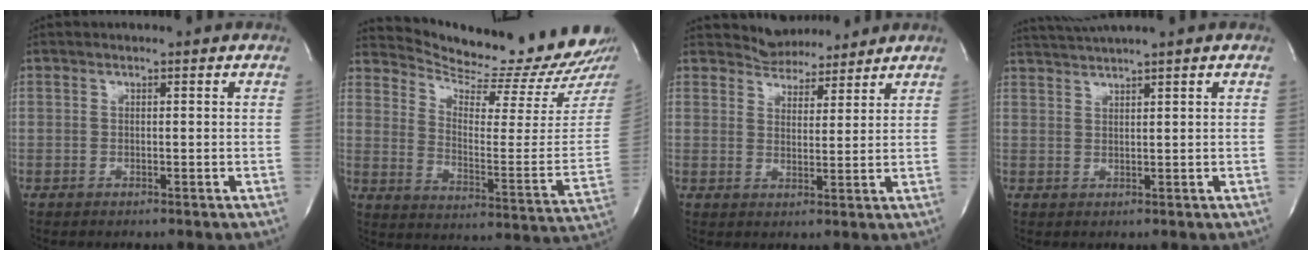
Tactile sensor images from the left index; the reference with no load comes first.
{"total": 18.4, "force": [17.9, -0.9, 4.2], "torque": [-0.081, -0.116, 0.245]}
{"total": 5.1, "force": [4.8, 1.7, -0.2], "torque": [0.000, 0.001, 0.076]}
{"total": 4.0, "force": [3.5, -1.6, 1.1], "torque": [-0.020, 0.007, 0.068]}